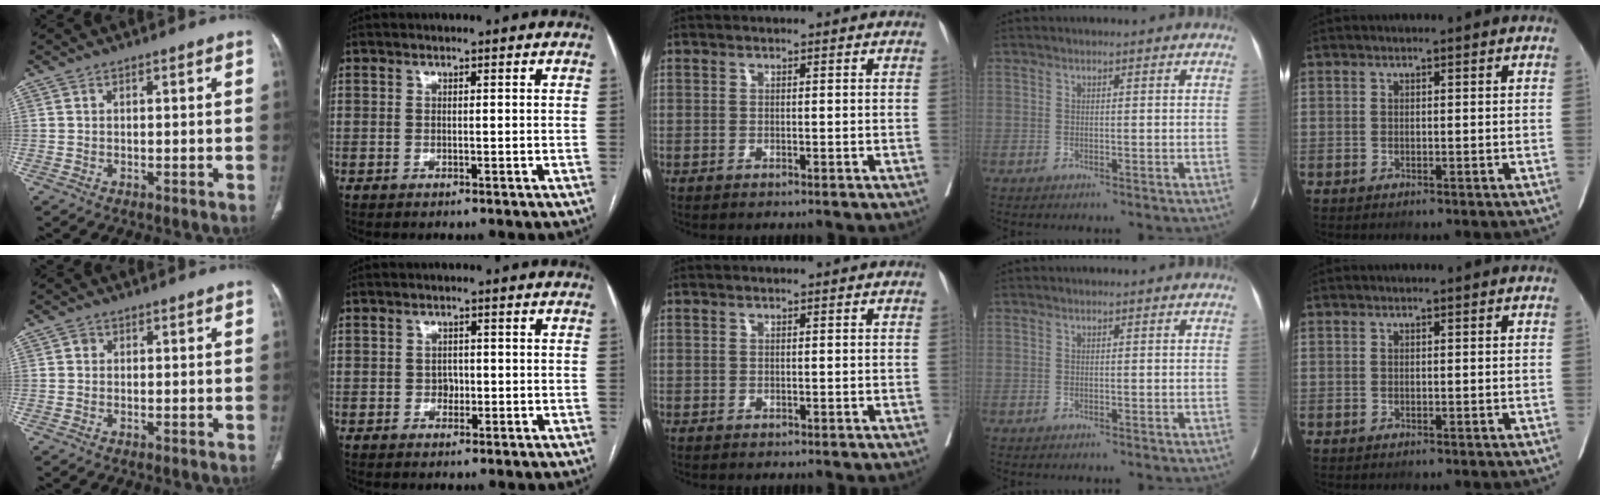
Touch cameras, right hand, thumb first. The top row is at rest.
{"thumb": {"total": 0.8, "force": [0.1, 0.8, 0.3], "torque": [0.000, 0.003, 0.000]}, "index": {"total": 1.4, "force": [-0.3, 1.1, 0.7], "torque": [-0.009, 0.004, -0.006]}}